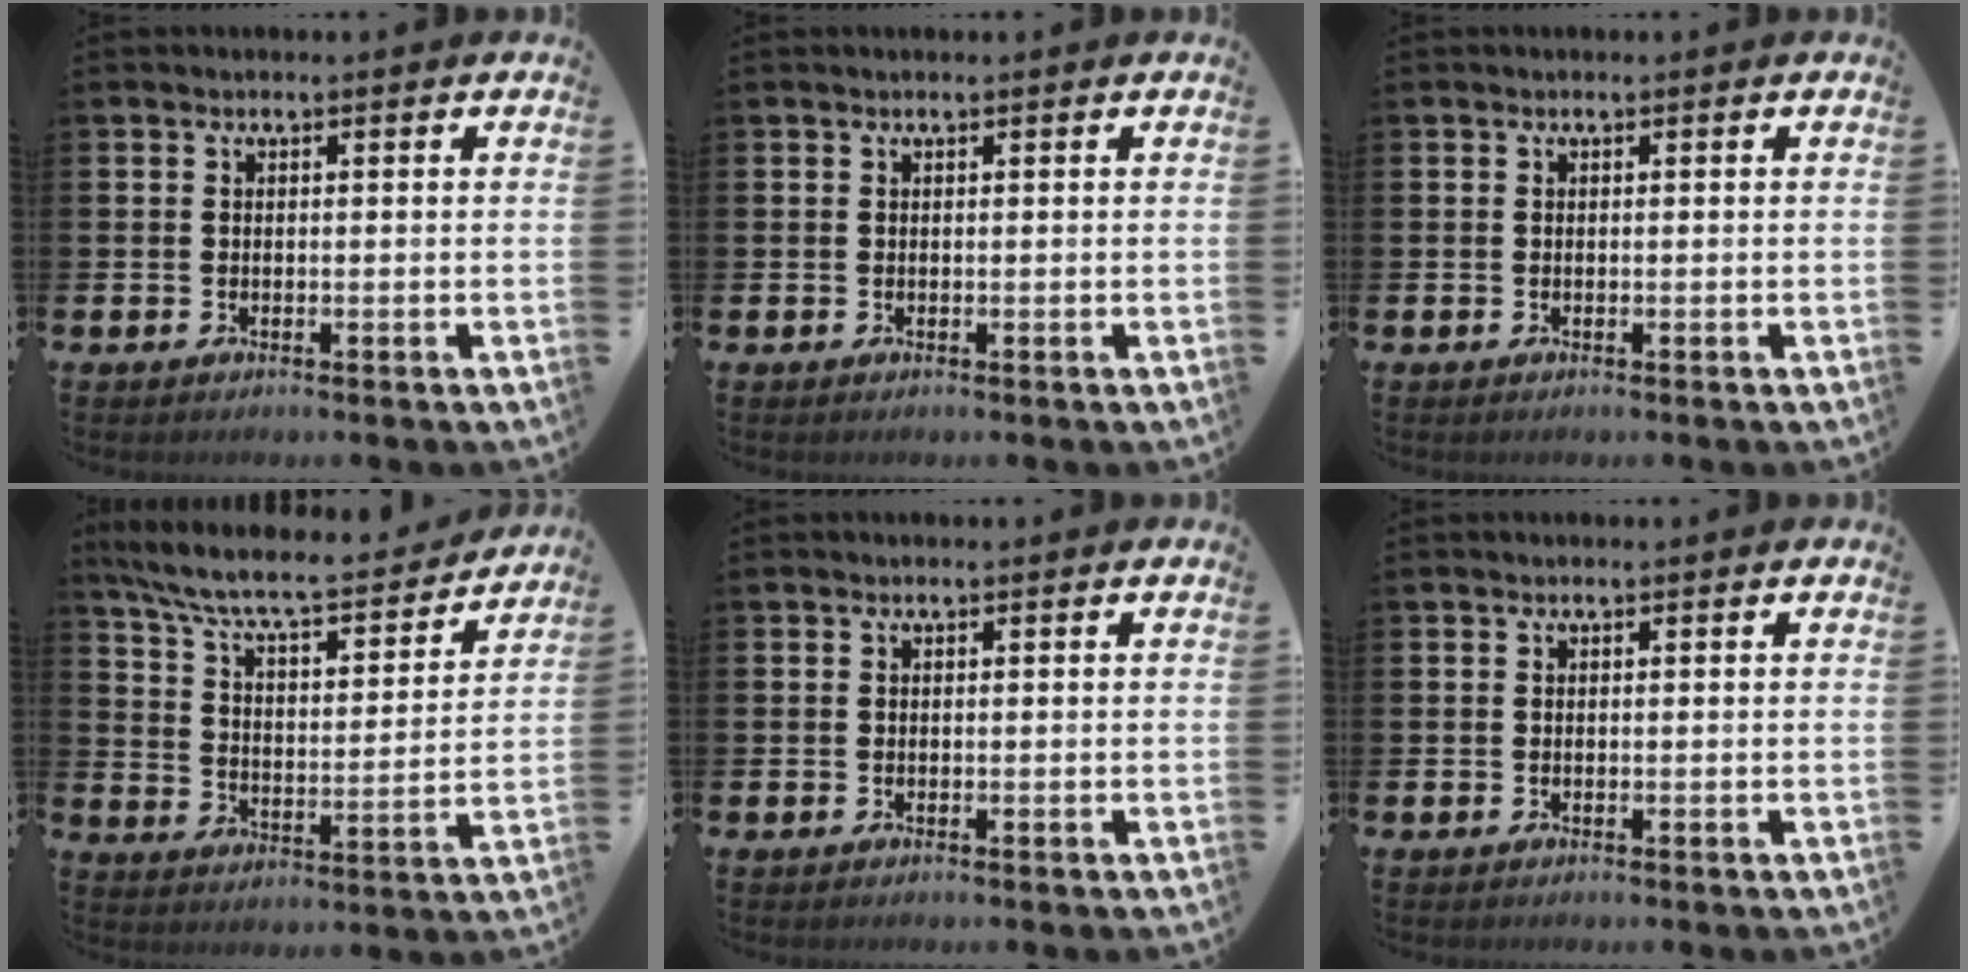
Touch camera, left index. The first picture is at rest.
{"total": 0.0}
{"total": 0.0}
{"total": 8.3, "force": [7.5, 1.4, 3.3], "torque": [-0.090, -0.058, 0.122]}
{"total": 0.0}
{"total": 0.0}